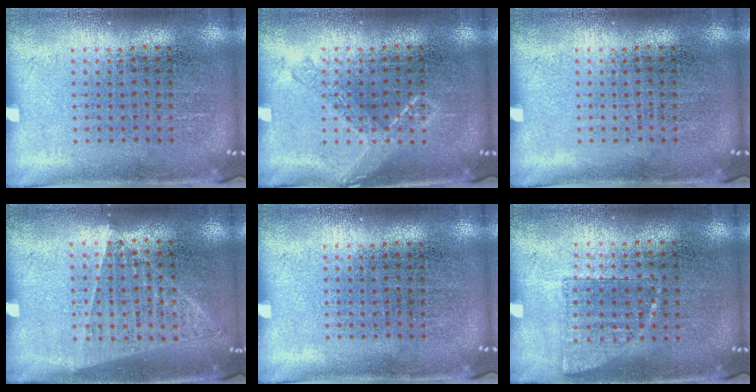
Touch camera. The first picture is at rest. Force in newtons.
{"total": 1.9, "press": 1.9, "slide": 0.3}
{"total": 0.0}
{"total": 1.2, "press": 1.1, "slide": 0.1}
{"total": 0.0}
{"total": 0.7, "press": 0.7, "slide": 0.3}